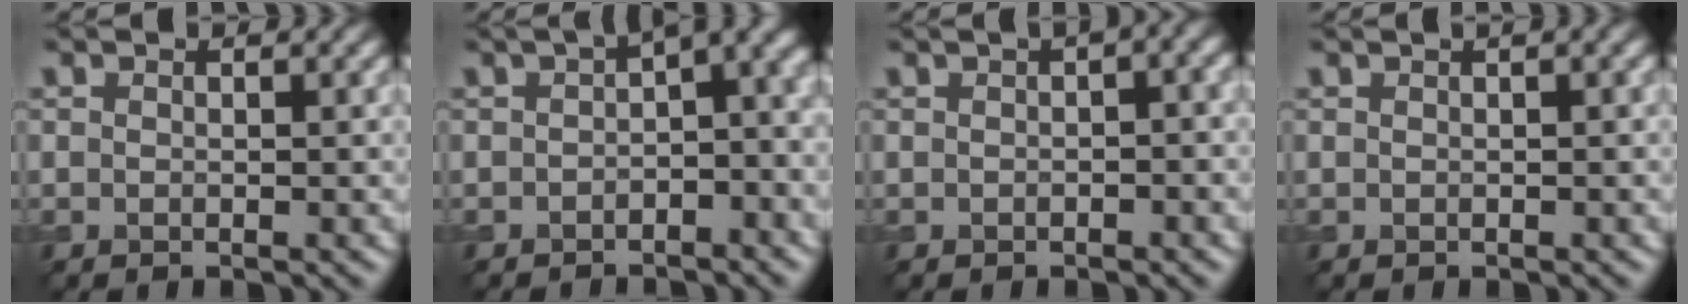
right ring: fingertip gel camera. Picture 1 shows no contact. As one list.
[{"total": 6.2, "force": [-0.2, 2.9, 5.5], "torque": [-0.054, 0.010, -0.011]}, {"total": 4.5, "force": [1.4, 1.7, 3.9], "torque": [-0.029, 0.016, 0.012]}, {"total": 2.1, "force": [0.9, 0.8, 1.7], "torque": [-0.017, 0.006, 0.007]}]